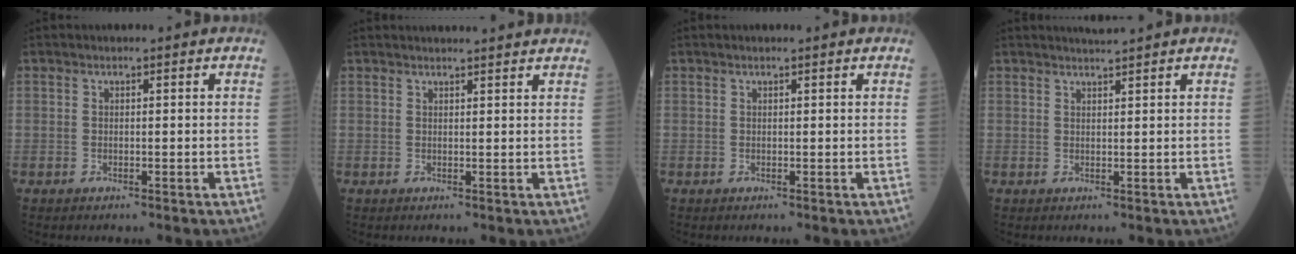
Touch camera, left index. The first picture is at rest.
{"total": 6.3, "force": [6.1, -0.1, 1.8], "torque": [-0.017, 0.022, 0.062]}
{"total": 0.8, "force": [-0.8, -0.2, -0.2], "torque": [0.005, 0.008, -0.009]}
{"total": 1.9, "force": [1.8, -0.6, 0.3], "torque": [-0.006, 0.004, 0.036]}